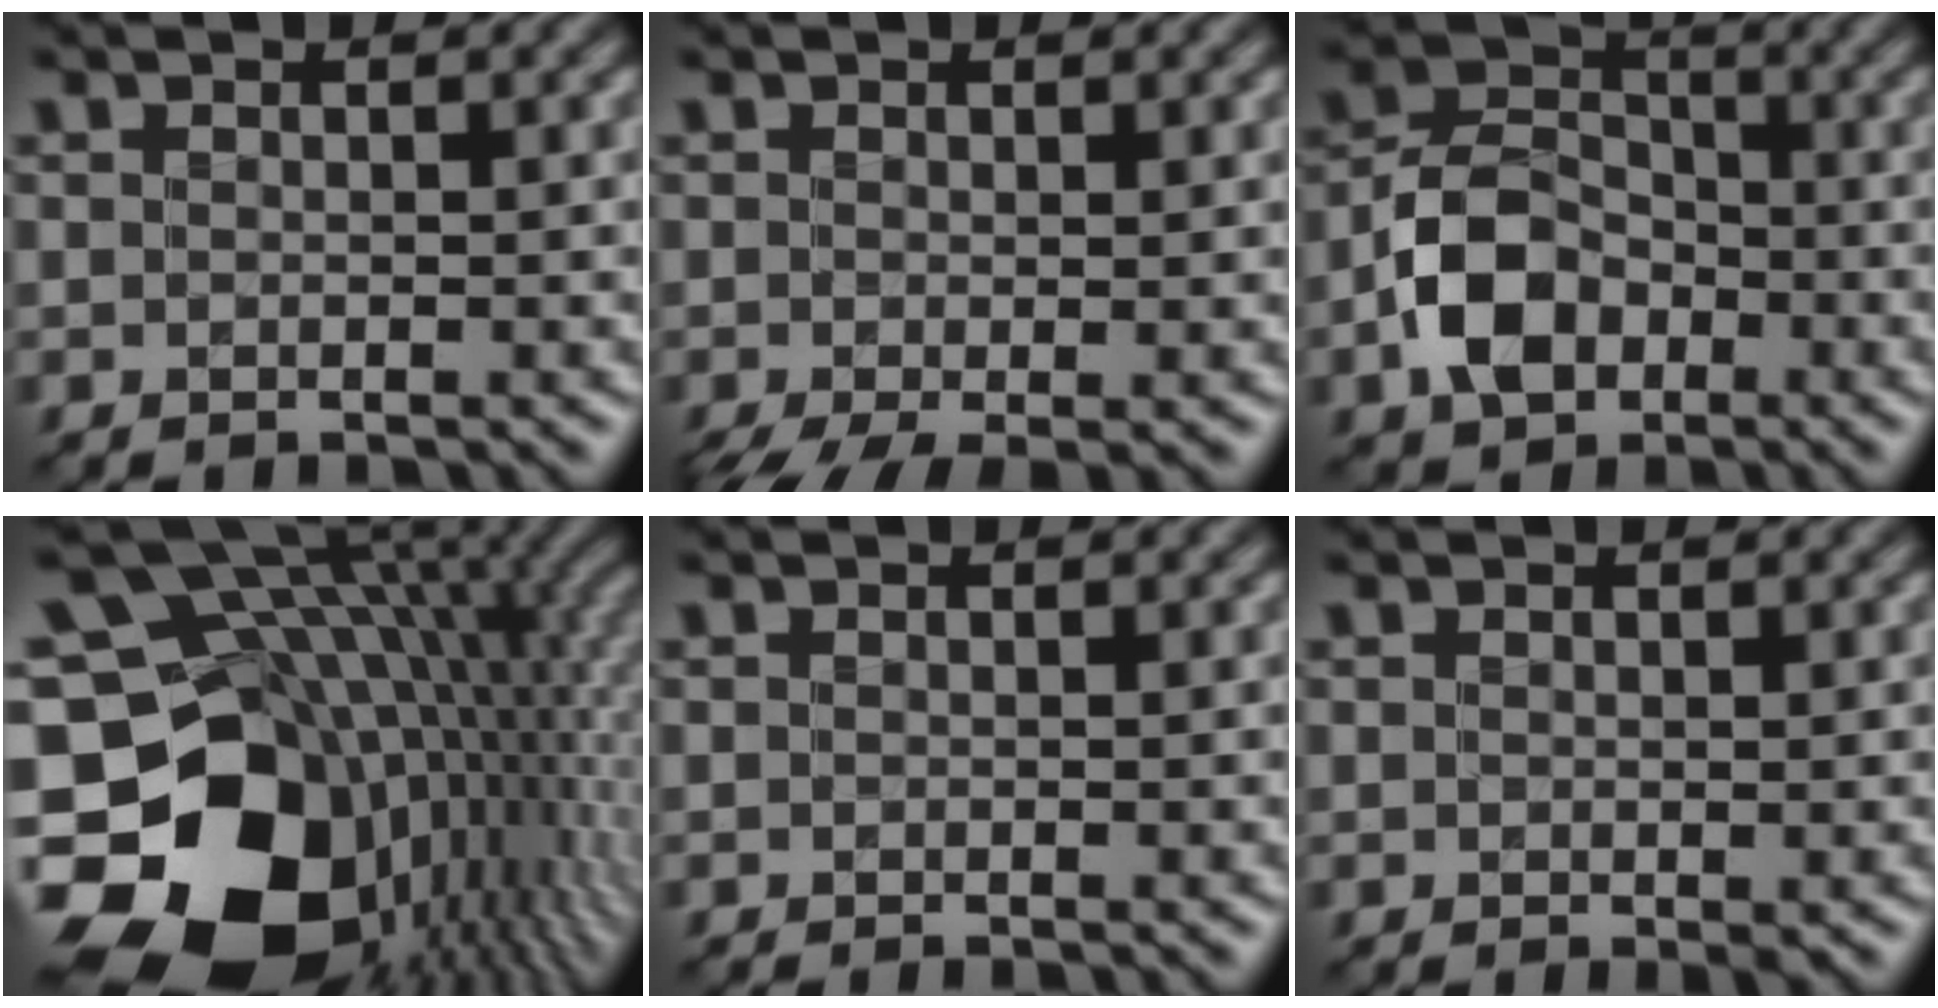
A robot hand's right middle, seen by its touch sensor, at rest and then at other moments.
{"total": 3.8, "force": [-1.8, 1.2, 3.1], "torque": [-0.057, -0.014, -0.032]}
{"total": 6.2, "force": [-2.4, 4.5, 3.5], "torque": [-0.070, 0.006, -0.055]}
{"total": 20.4, "force": [-4.8, 14.6, 13.4], "torque": [-0.265, -0.026, -0.055]}
{"total": 0.0}
{"total": 0.6, "force": [0.1, 0.4, 0.5], "torque": [-0.006, -0.002, 0.002]}